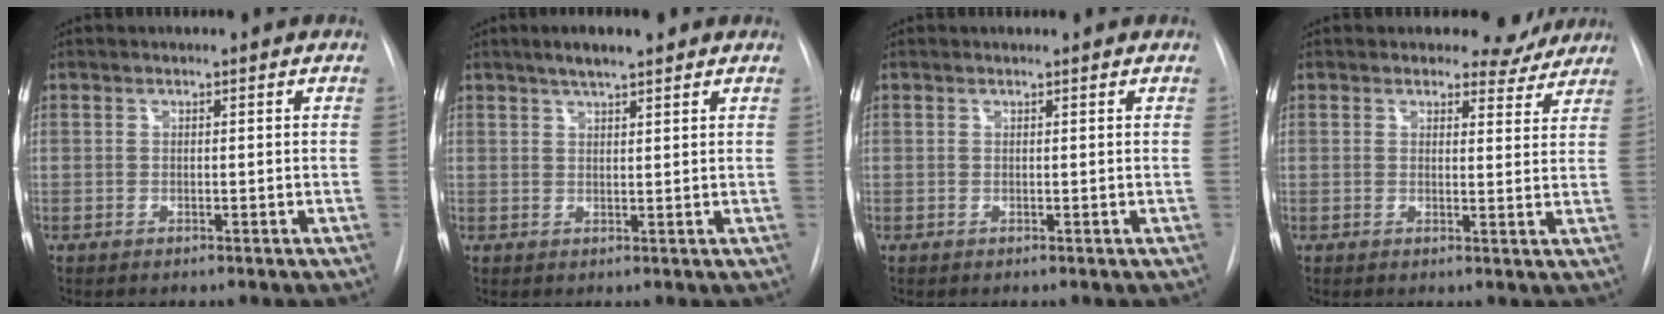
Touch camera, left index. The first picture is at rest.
{"total": 4.7, "force": [3.5, 0.7, 3.1], "torque": [-0.053, 0.017, 0.058]}
{"total": 1.0, "force": [1.0, 0.0, 0.1], "torque": [-0.008, 0.008, 0.014]}
{"total": 4.9, "force": [4.5, 2.1, 0.1], "torque": [0.013, -0.015, 0.039]}